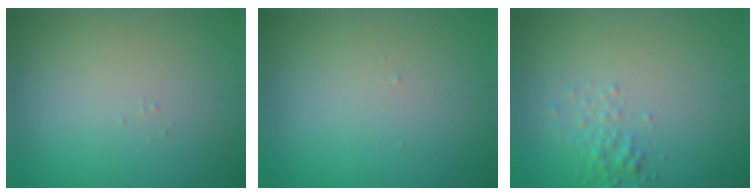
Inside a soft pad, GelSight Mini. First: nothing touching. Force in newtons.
{"total": 0.0}
{"total": 1.6, "press": 1.6, "slide": 0.1}